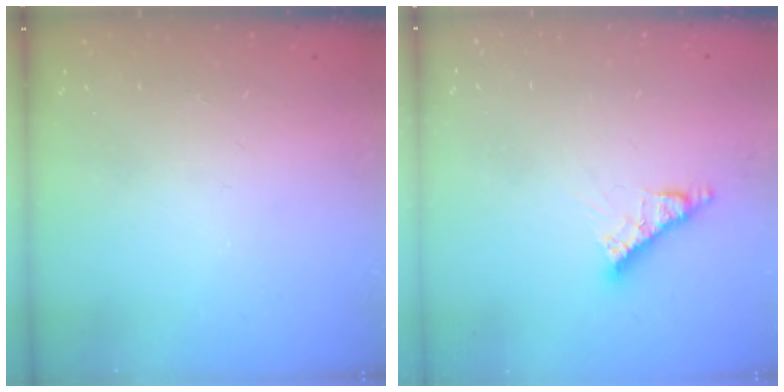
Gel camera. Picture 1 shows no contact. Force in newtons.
{"total": 7.5, "press": 7.5, "slide": 0.5}